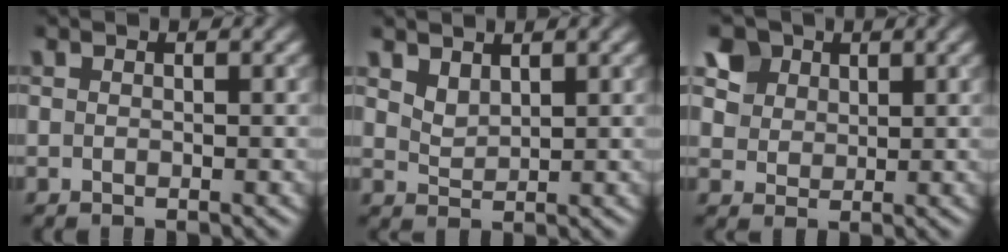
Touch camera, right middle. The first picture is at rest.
{"total": 1.7, "force": [1.3, 0.7, 0.7], "torque": [-0.017, -0.003, 0.031]}
{"total": 6.8, "force": [3.9, 4.9, 2.6], "torque": [-0.073, 0.002, 0.070]}